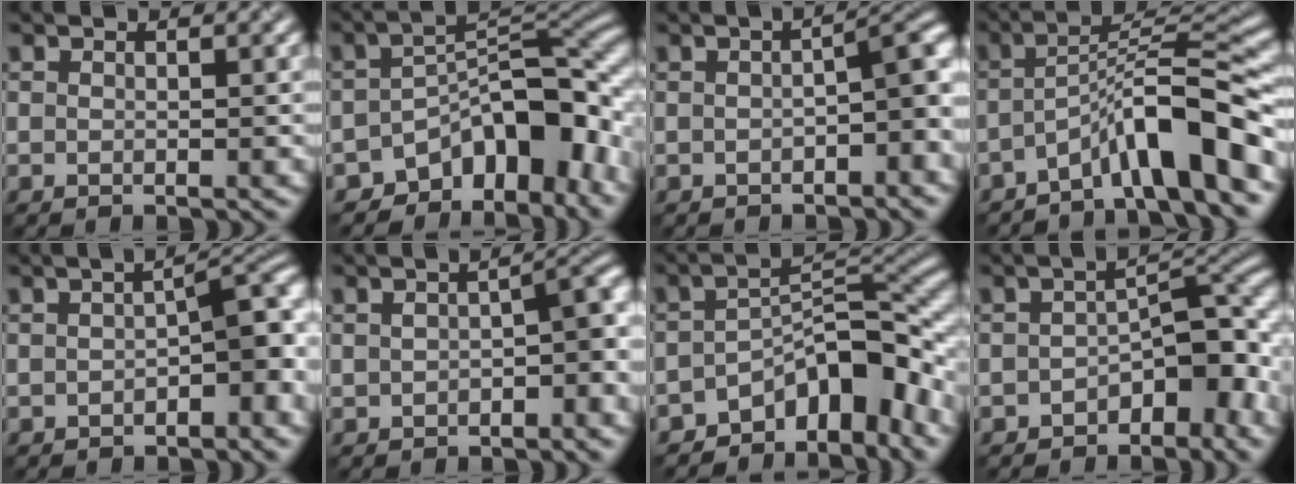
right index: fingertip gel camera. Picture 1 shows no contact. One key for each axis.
{"total": 10.1, "fx": -6.1, "fy": 5.1, "fz": 6.3, "tx": -0.062, "ty": 0.004, "tz": -0.105}
{"total": 4.1, "fx": -1.2, "fy": 1.3, "fz": 3.7, "tx": -0.046, "ty": 0.012, "tz": -0.022}
{"total": 7.7, "fx": -4.5, "fy": 1.3, "fz": 6.2, "tx": -0.095, "ty": 0.022, "tz": -0.080}
{"total": 5.2, "fx": -1.6, "fy": 2.3, "fz": 4.4, "tx": -0.043, "ty": 0.012, "tz": -0.031}
{"total": 4.3, "fx": -1.1, "fy": 2.0, "fz": 3.6, "tx": -0.042, "ty": 0.011, "tz": -0.021}
{"total": 8.1, "fx": -5.4, "fy": 3.5, "fz": 4.9, "tx": -0.042, "ty": 0.006, "tz": -0.095}
{"total": 6.4, "fx": -3.2, "fy": 3.4, "fz": 4.5, "tx": -0.040, "ty": 0.014, "tz": -0.062}